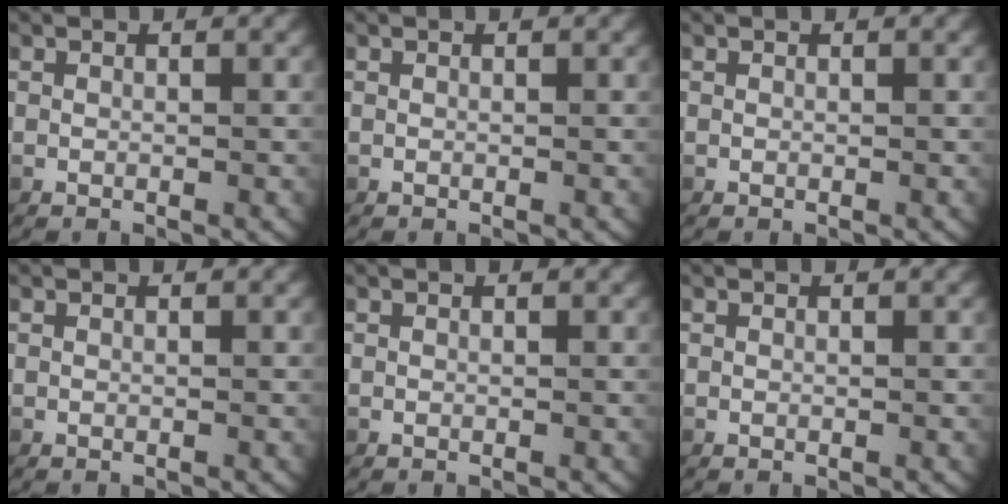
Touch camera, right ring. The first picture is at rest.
{"total": 0.0}
{"total": 0.0}
{"total": 0.0}
{"total": 0.0}
{"total": 0.0}